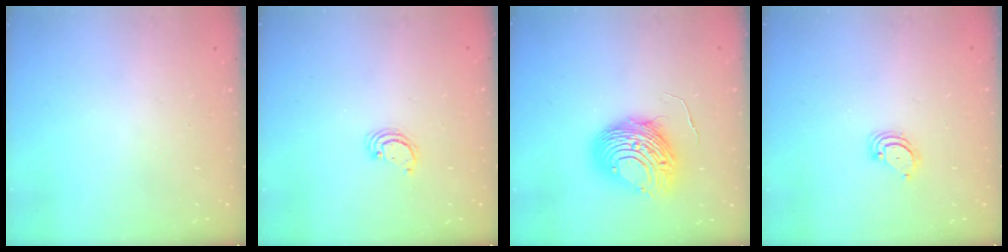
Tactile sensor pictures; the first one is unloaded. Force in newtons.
{"total": 2.6, "press": 2.6, "slide": 0.3}
{"total": 12.1, "press": 12.1, "slide": 1.2}
{"total": 3.3, "press": 3.3, "slide": 0.3}